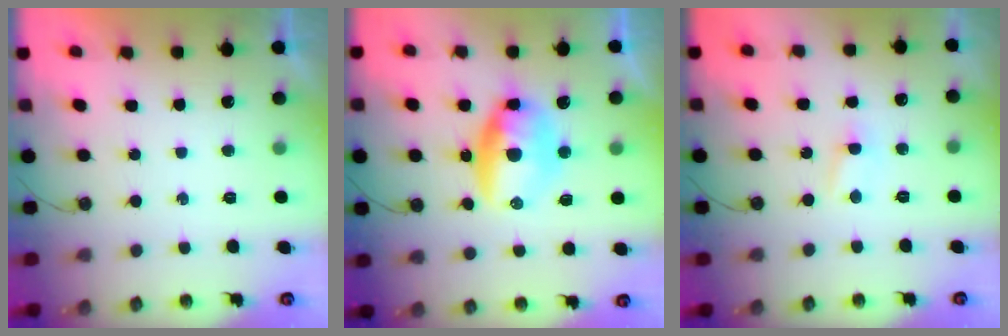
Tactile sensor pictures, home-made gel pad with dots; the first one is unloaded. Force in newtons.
{"total": 11.4, "press": 11.1, "slide": 2.8}
{"total": 2.8, "press": 2.8, "slide": 0.3}